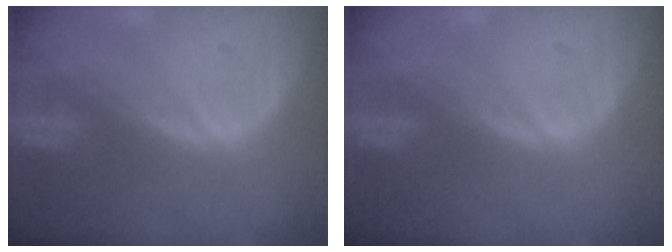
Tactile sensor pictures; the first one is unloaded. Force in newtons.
{"total": 0.0}